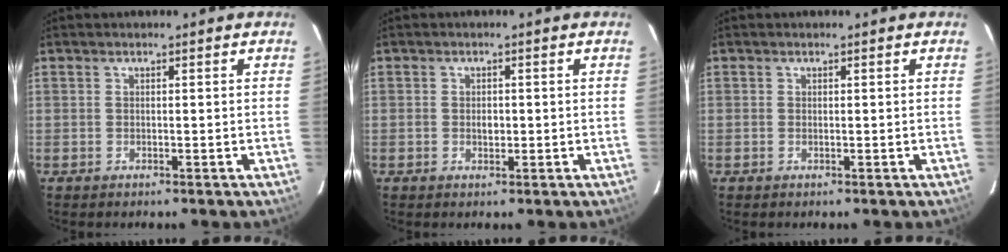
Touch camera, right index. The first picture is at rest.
{"total": 1.5, "force": [-0.2, 1.2, 1.0], "torque": [-0.017, 0.003, -0.004]}
{"total": 0.0}